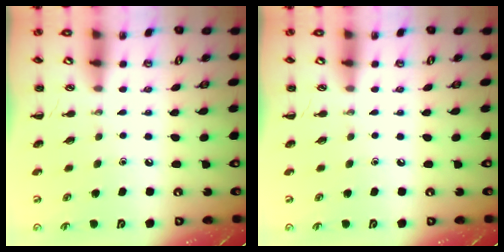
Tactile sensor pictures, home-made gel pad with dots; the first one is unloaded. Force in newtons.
{"total": 0.0}